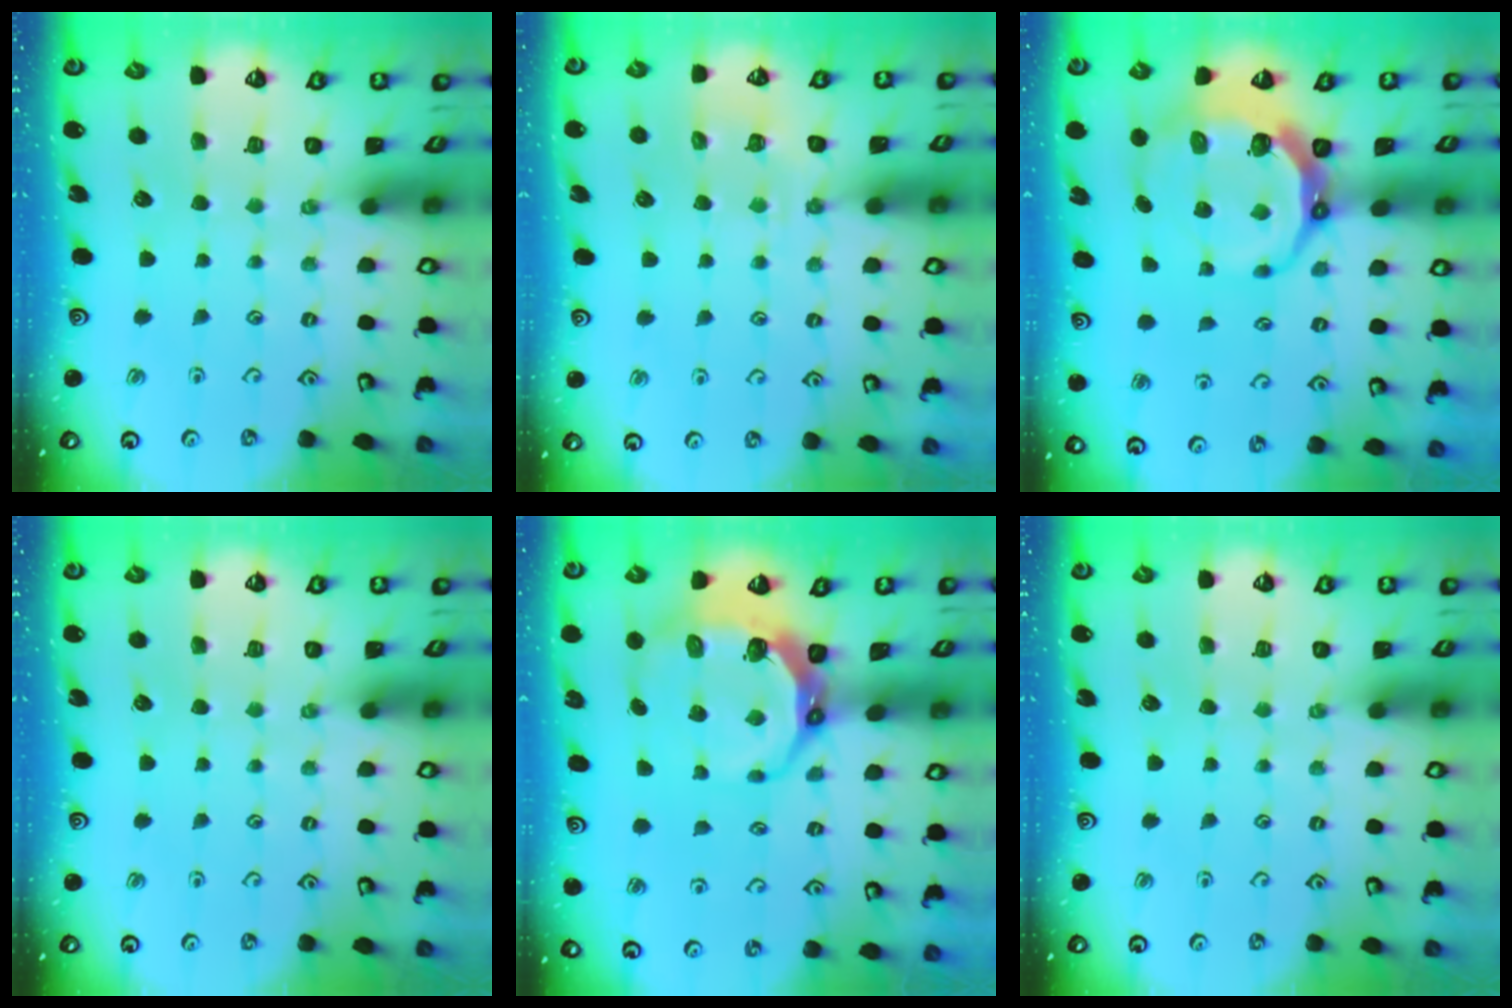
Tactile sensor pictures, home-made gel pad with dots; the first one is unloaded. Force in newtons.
{"total": 6.1, "press": 6.0, "slide": 0.9}
{"total": 12.3, "press": 11.3, "slide": 4.8}
{"total": 0.0}
{"total": 11.5, "press": 10.6, "slide": 4.4}
{"total": 0.0}